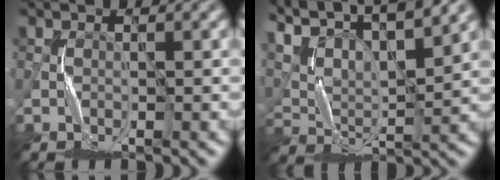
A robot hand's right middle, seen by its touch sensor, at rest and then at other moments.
{"total": 12.6, "force": [9.8, 3.4, 7.2], "torque": [-0.161, 0.021, 0.145]}